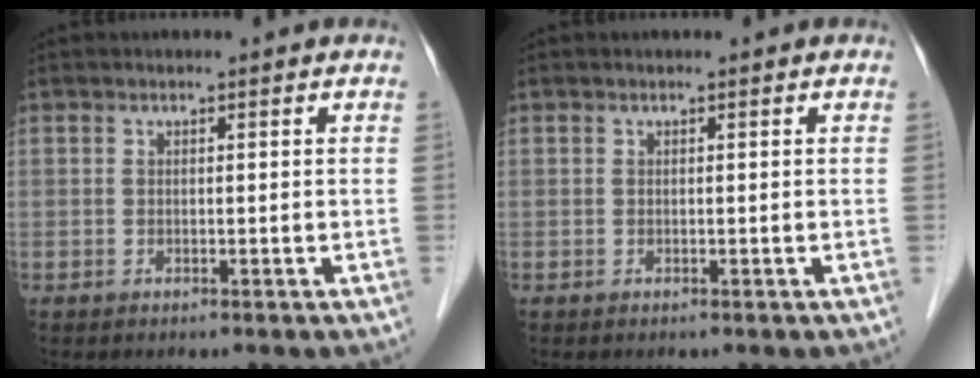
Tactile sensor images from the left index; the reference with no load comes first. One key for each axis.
{"total": 0.0}